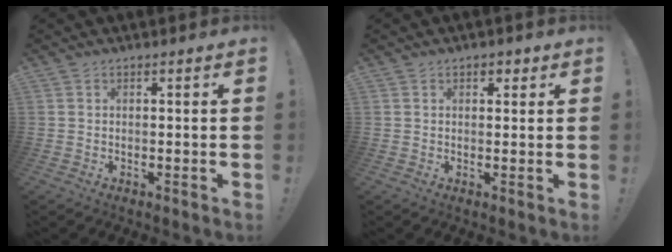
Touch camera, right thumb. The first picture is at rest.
{"total": 2.0, "force": [1.0, 1.4, 1.0], "torque": [-0.002, -0.002, 0.013]}